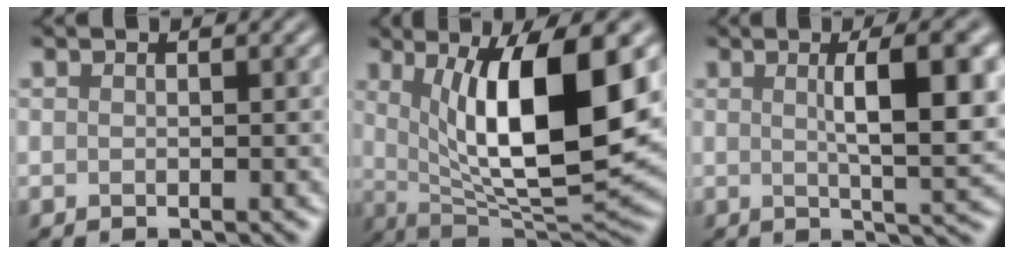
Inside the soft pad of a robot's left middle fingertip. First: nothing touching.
{"total": 11.5, "force": [2.3, 3.4, 10.7], "torque": [-0.159, -0.011, 0.046]}
{"total": 8.0, "force": [1.4, 2.1, 7.6], "torque": [-0.092, 0.008, 0.020]}